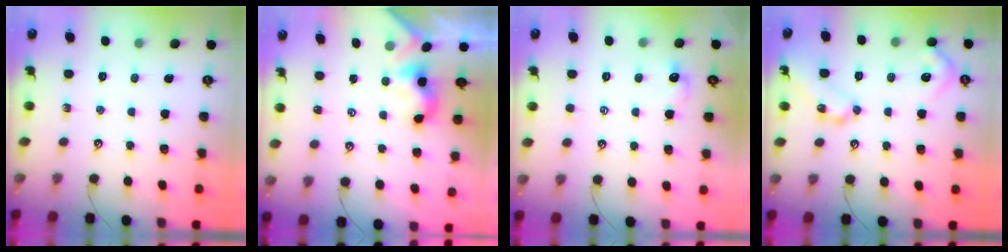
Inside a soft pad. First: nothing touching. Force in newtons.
{"total": 2.3, "press": 2.3, "slide": 0.2}
{"total": 0.7, "press": 0.2, "slide": 0.6}
{"total": 15.1, "press": 15.1, "slide": 0.1}